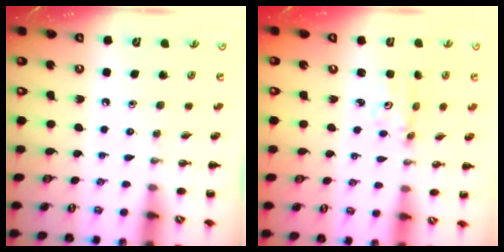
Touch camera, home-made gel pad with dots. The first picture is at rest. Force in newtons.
{"total": 2.5, "press": 2.4, "slide": 0.4}